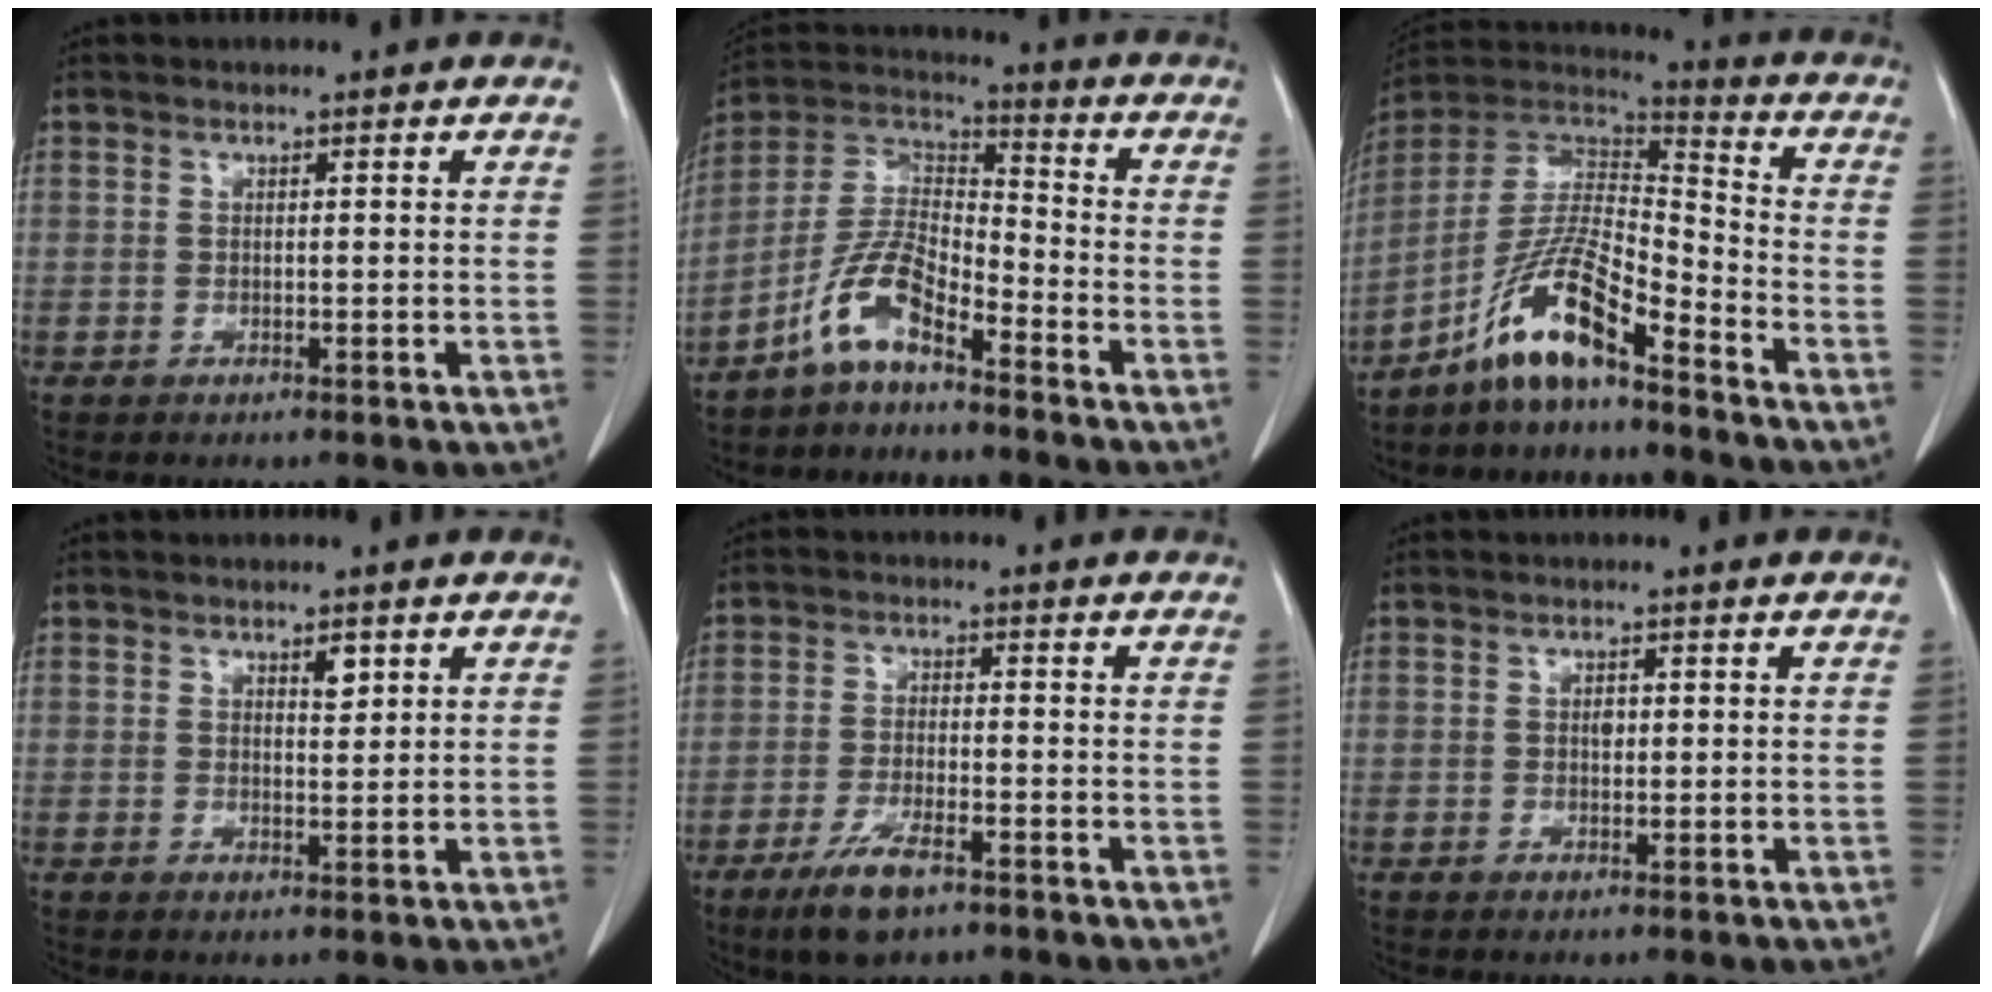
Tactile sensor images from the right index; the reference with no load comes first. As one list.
[{"total": 9.0, "force": [-6.2, 2.5, 6.0], "torque": [-0.138, 0.018, -0.127]}, {"total": 12.2, "force": [-8.4, 1.9, 8.7], "torque": [-0.177, 0.010, -0.158]}, {"total": 1.7, "force": [1.0, 0.5, 1.3], "torque": [-0.021, -0.005, 0.016]}, {"total": 6.9, "force": [-4.5, 1.6, 5.0], "torque": [-0.105, -0.013, -0.077]}, {"total": 1.0, "force": [0.1, 0.6, 0.8], "torque": [-0.013, 0.002, 0.000]}]